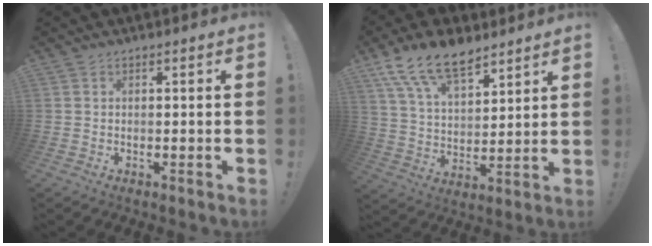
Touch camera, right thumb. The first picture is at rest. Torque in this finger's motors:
{"motor_torque": [0.54, 1.75, 0.29, 0.12, 0.18]}